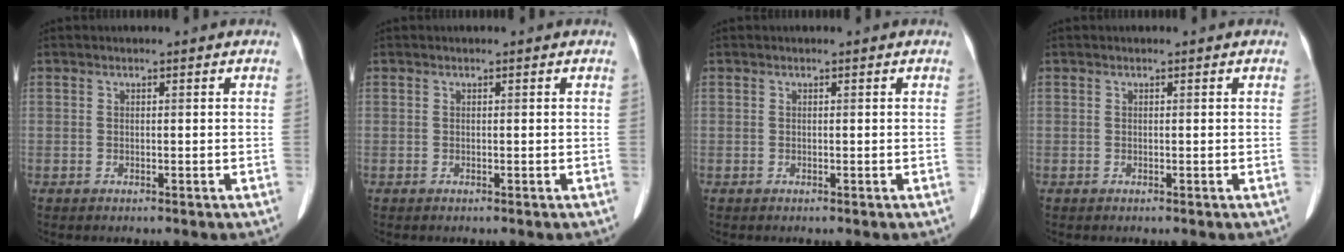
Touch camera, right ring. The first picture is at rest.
{"total": 0.0}
{"total": 0.0}
{"total": 0.0}